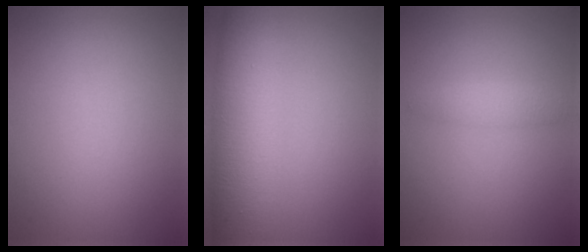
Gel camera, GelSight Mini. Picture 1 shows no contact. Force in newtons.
{"total": 8.4, "press": 8.4, "slide": 0.3}
{"total": 1.5, "press": 1.5, "slide": 0.0}